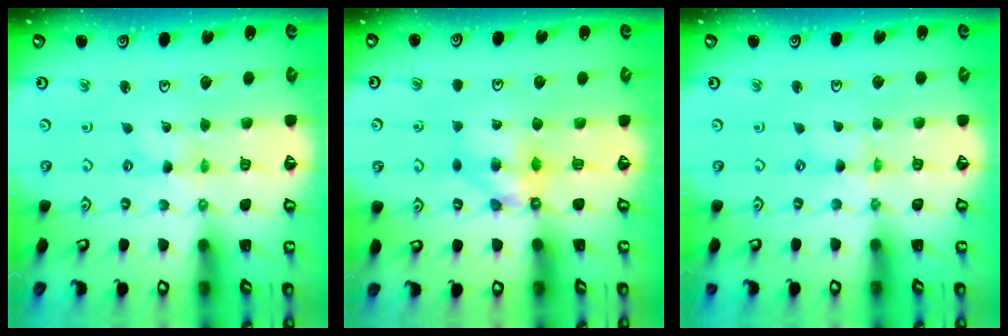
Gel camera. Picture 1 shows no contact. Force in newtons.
{"total": 6.0, "press": 6.0, "slide": 0.1}
{"total": 0.0}